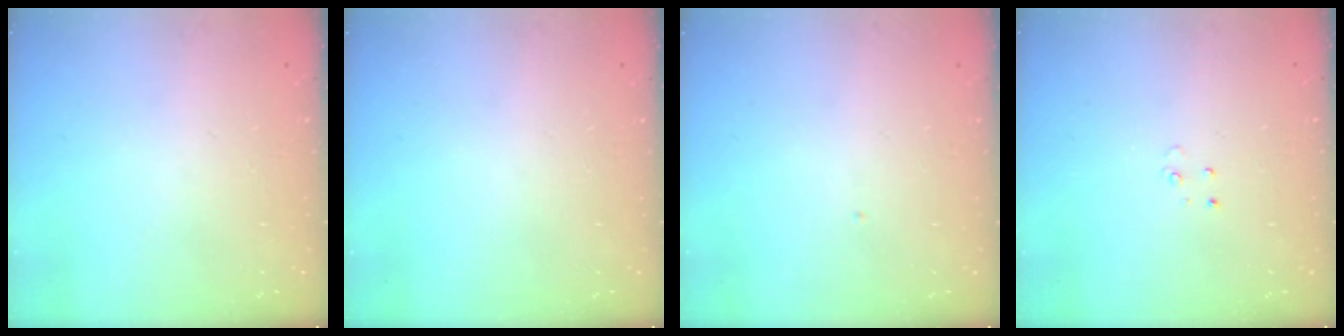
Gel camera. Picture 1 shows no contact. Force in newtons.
{"total": 0.0}
{"total": 0.0}
{"total": 3.0, "press": 2.9, "slide": 0.3}